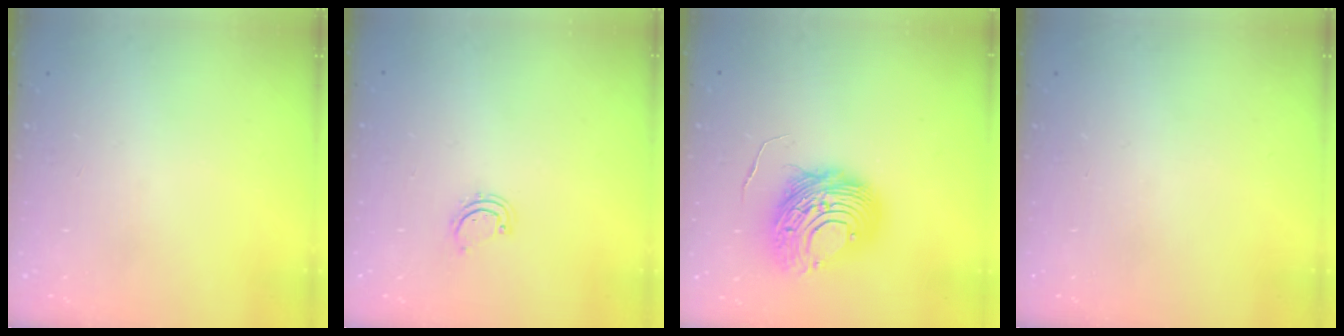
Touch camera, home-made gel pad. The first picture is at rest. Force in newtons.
{"total": 2.5, "press": 2.5, "slide": 0.3}
{"total": 13.2, "press": 13.2, "slide": 1.3}
{"total": 0.0}